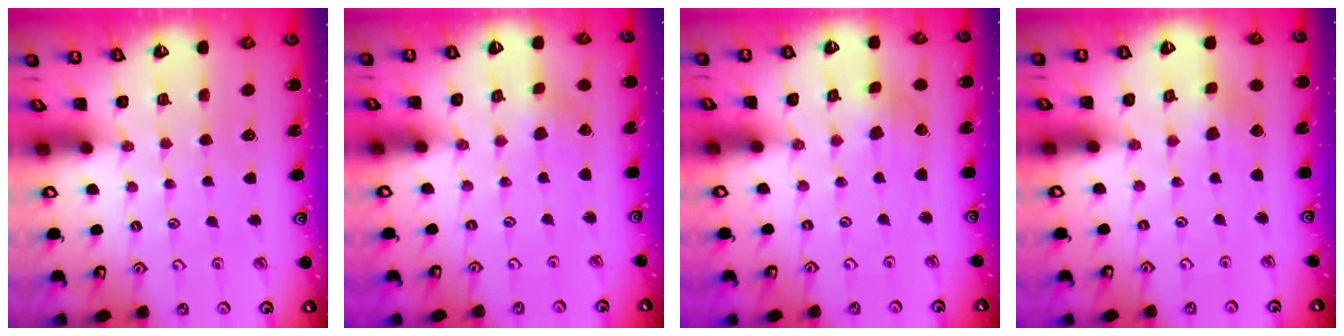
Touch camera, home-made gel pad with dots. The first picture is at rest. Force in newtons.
{"total": 0.8, "press": 0.7, "slide": 0.2}
{"total": 2.5, "press": 2.4, "slide": 0.5}
{"total": 2.7, "press": 2.7, "slide": 0.3}